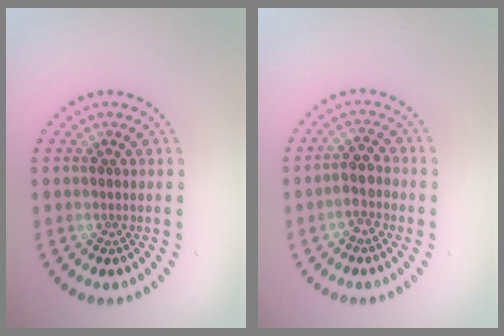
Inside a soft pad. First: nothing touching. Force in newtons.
{"total": 2.2, "press": 2.1, "slide": 0.8}